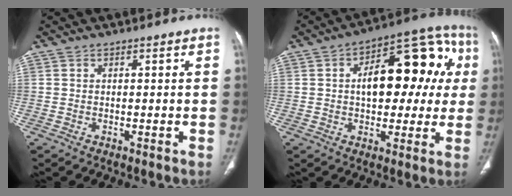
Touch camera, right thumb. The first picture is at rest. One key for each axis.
{"total": 19.7, "fx": 3.0, "fy": 10.6, "fz": 16.2, "tx": -0.177, "ty": 0.040, "tz": 0.036}